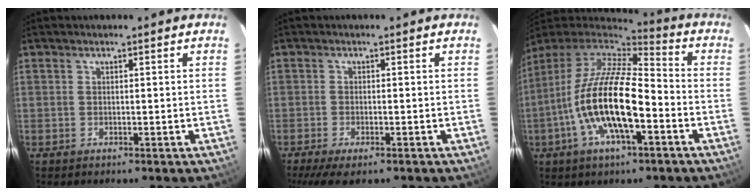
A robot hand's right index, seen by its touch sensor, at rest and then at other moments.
{"total": 6.8, "force": [-4.9, 1.7, 4.4], "torque": [-0.100, -0.030, -0.083]}
{"total": 19.0, "force": [-5.6, 6.4, 17.0], "torque": [-0.325, -0.018, -0.108]}